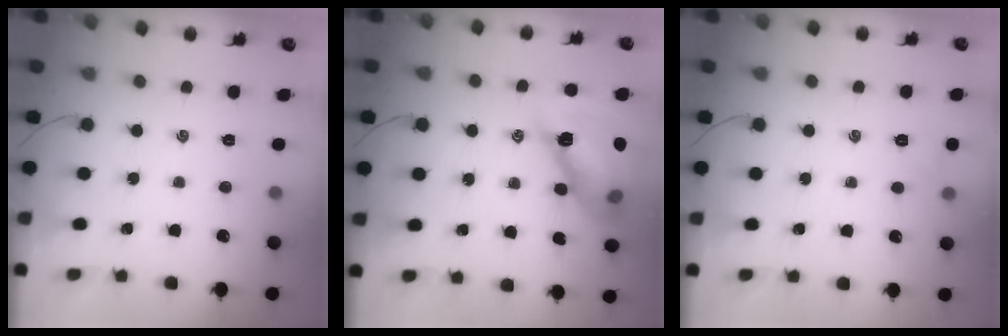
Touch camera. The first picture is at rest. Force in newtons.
{"total": 15.4, "press": 14.9, "slide": 3.6}
{"total": 2.8, "press": 2.7, "slide": 0.8}